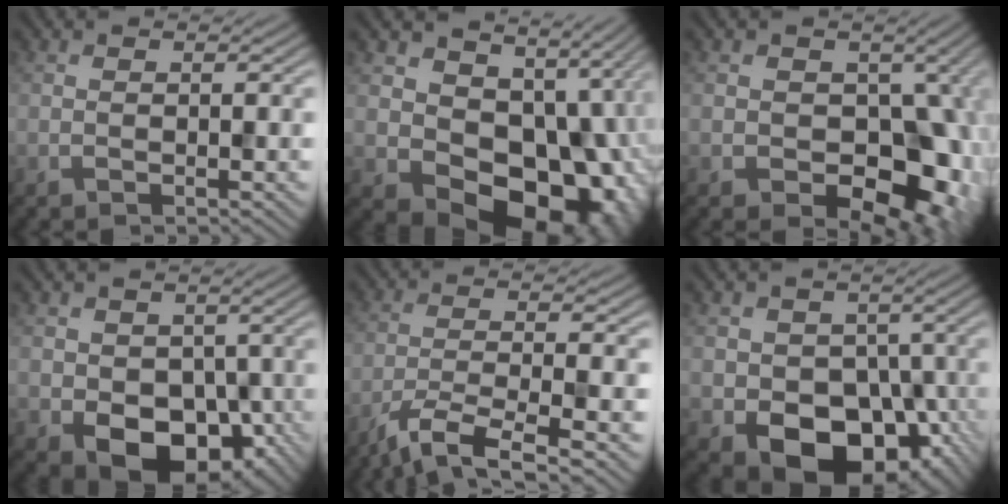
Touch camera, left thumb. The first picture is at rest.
{"total": 16.8, "force": [-2.3, 12.7, 10.6], "torque": [-0.134, -0.042, -0.001]}
{"total": 11.5, "force": [-2.6, 8.0, 7.8], "torque": [-0.097, -0.025, -0.033]}
{"total": 8.7, "force": [-2.0, 6.6, 5.3], "torque": [-0.092, -0.032, -0.027]}
{"total": 7.8, "force": [-5.4, 1.7, 5.4], "torque": [-0.103, -0.006, -0.099]}
{"total": 12.2, "force": [-4.4, 9.5, 6.2], "torque": [-0.088, -0.029, -0.066]}